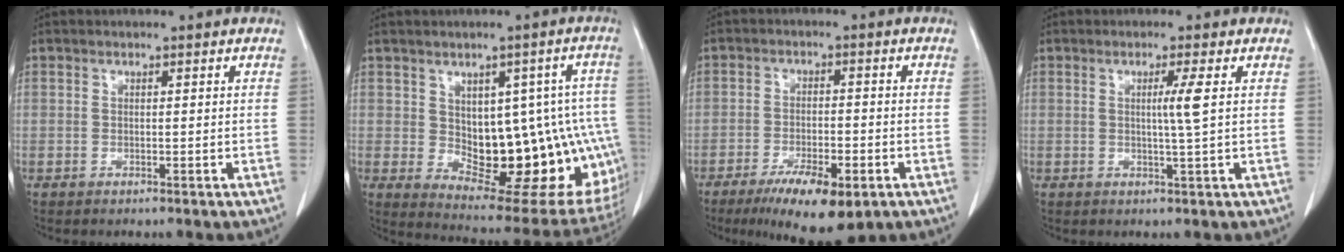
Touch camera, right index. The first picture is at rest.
{"total": 19.9, "force": [-1.9, 8.5, 17.9], "torque": [-0.150, 0.024, 0.006]}
{"total": 9.8, "force": [-5.8, 2.9, 7.4], "torque": [-0.120, -0.014, -0.086]}
{"total": 3.0, "force": [0.5, -1.0, 2.8], "torque": [-0.050, -0.007, 0.009]}